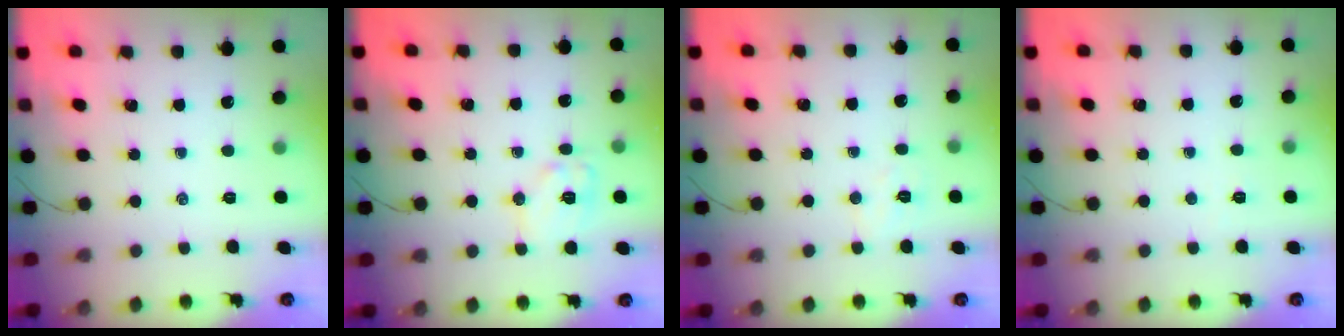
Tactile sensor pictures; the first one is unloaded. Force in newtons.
{"total": 9.4, "press": 9.4, "slide": 0.7}
{"total": 4.7, "press": 4.6, "slide": 1.0}
{"total": 1.8, "press": 1.7, "slide": 0.5}